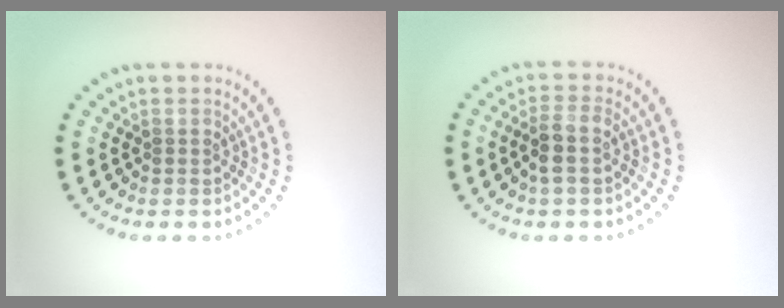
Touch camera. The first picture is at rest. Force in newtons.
{"total": 2.1, "press": 1.9, "slide": 0.9}